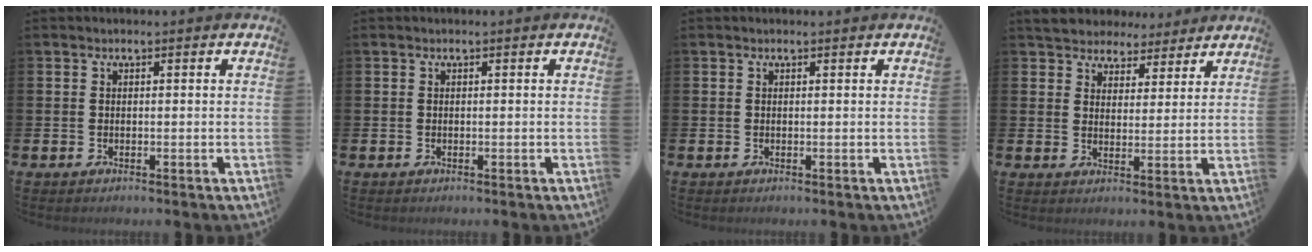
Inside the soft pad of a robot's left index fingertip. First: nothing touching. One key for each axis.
{"total": 0.0}
{"total": 0.0}
{"total": 4.9, "fx": 4.5, "fy": 1.8, "fz": -0.6, "tx": -0.012, "ty": -0.029, "tz": 0.079}